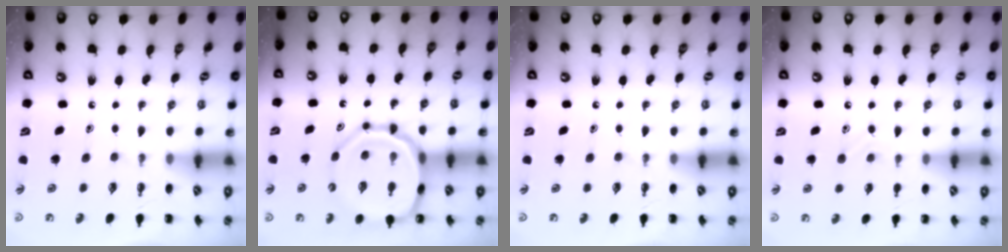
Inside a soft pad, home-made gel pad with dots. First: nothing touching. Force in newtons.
{"total": 18.4, "press": 18.2, "slide": 2.8}
{"total": 0.0}
{"total": 6.1, "press": 5.9, "slide": 1.7}